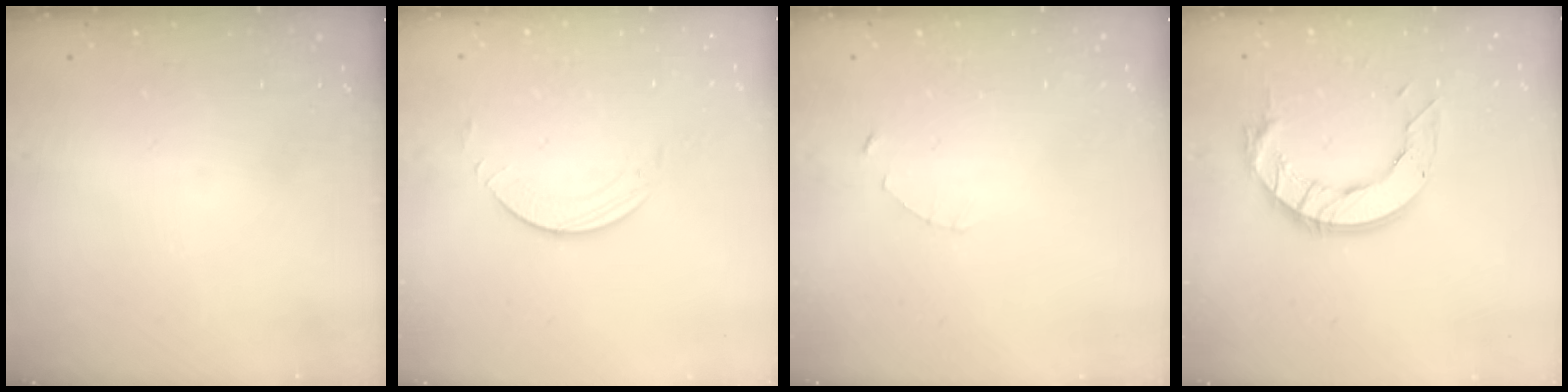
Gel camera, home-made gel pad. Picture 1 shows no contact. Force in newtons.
{"total": 2.8, "press": 2.8, "slide": 0.2}
{"total": 1.0, "press": 1.0, "slide": 0.2}
{"total": 13.0, "press": 12.9, "slide": 1.2}